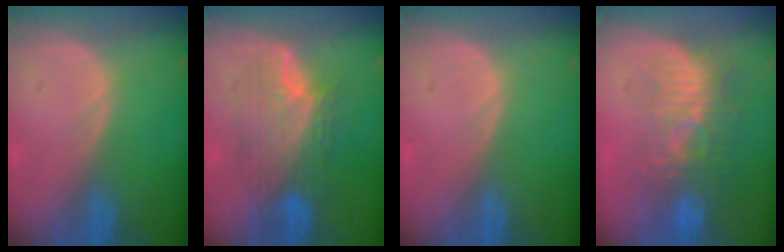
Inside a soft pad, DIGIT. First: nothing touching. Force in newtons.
{"total": 7.8, "press": 7.8, "slide": 0.2}
{"total": 0.0}
{"total": 9.1, "press": 8.3, "slide": 3.9}